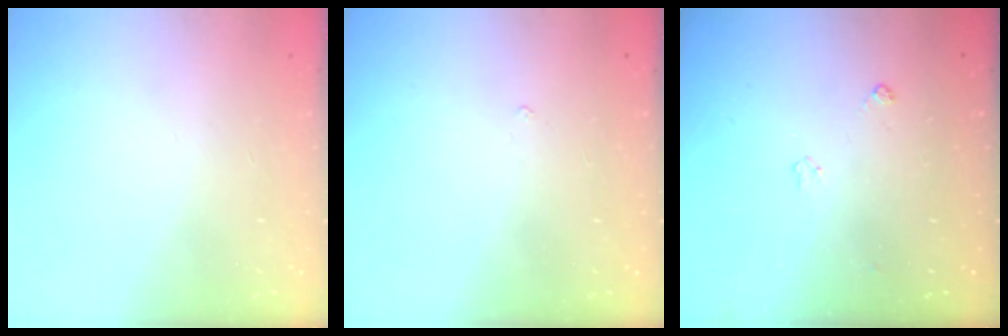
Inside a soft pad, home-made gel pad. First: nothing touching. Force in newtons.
{"total": 1.9, "press": 1.9, "slide": 0.4}
{"total": 3.6, "press": 3.6, "slide": 0.6}